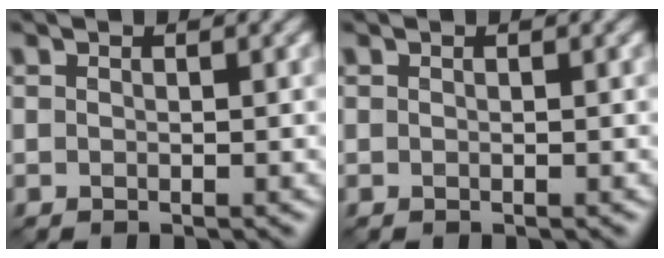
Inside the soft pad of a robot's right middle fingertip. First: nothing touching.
{"total": 0.0}